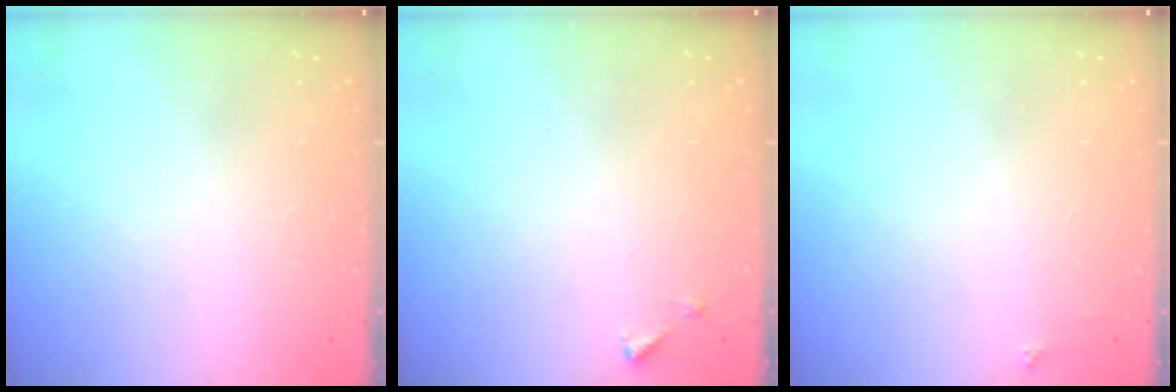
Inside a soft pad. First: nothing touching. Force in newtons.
{"total": 3.2, "press": 3.2, "slide": 0.3}
{"total": 2.1, "press": 2.1, "slide": 0.3}